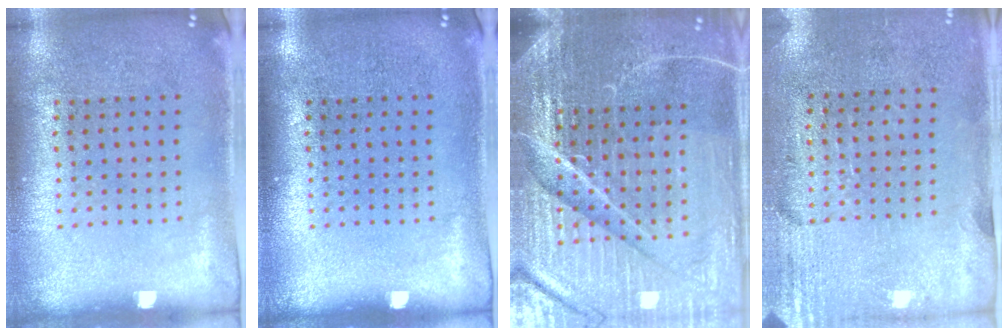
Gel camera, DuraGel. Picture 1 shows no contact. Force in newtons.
{"total": 0.0}
{"total": 6.4, "press": 5.7, "slide": 3.0}
{"total": 2.8, "press": 2.4, "slide": 1.4}